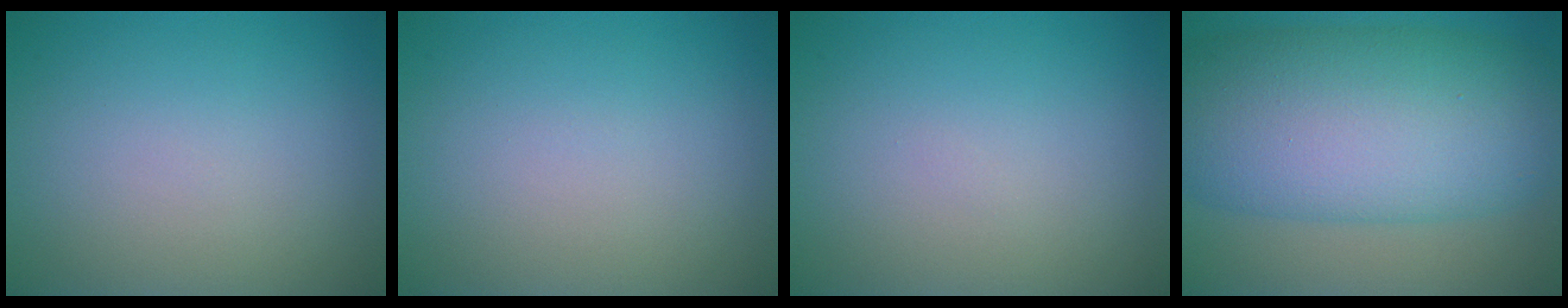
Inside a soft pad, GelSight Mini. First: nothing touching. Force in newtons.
{"total": 0.0}
{"total": 0.0}
{"total": 13.4, "press": 13.4, "slide": 0.0}